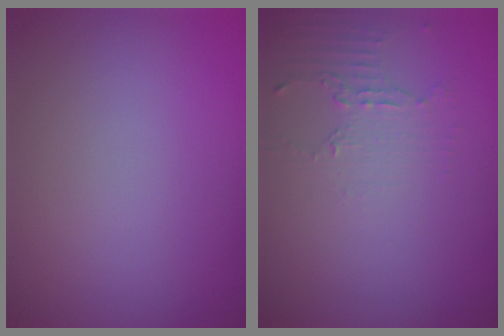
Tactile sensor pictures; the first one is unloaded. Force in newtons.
{"total": 2.0, "press": 1.5, "slide": 1.4}